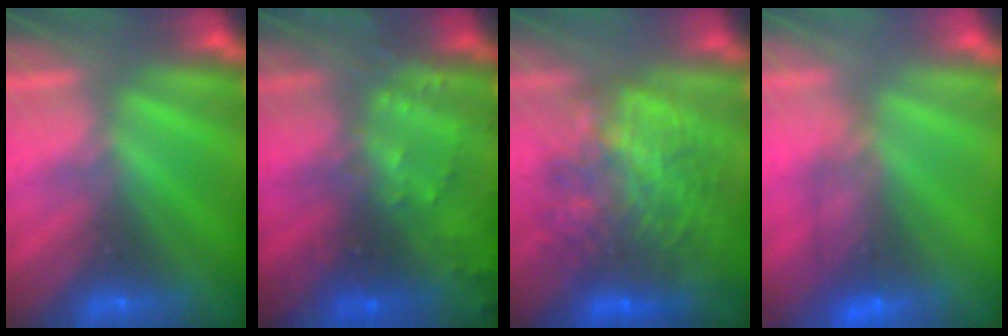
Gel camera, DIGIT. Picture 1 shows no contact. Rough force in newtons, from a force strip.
{"total": 7.6}
{"total": 6.9}
{"total": 5.7}